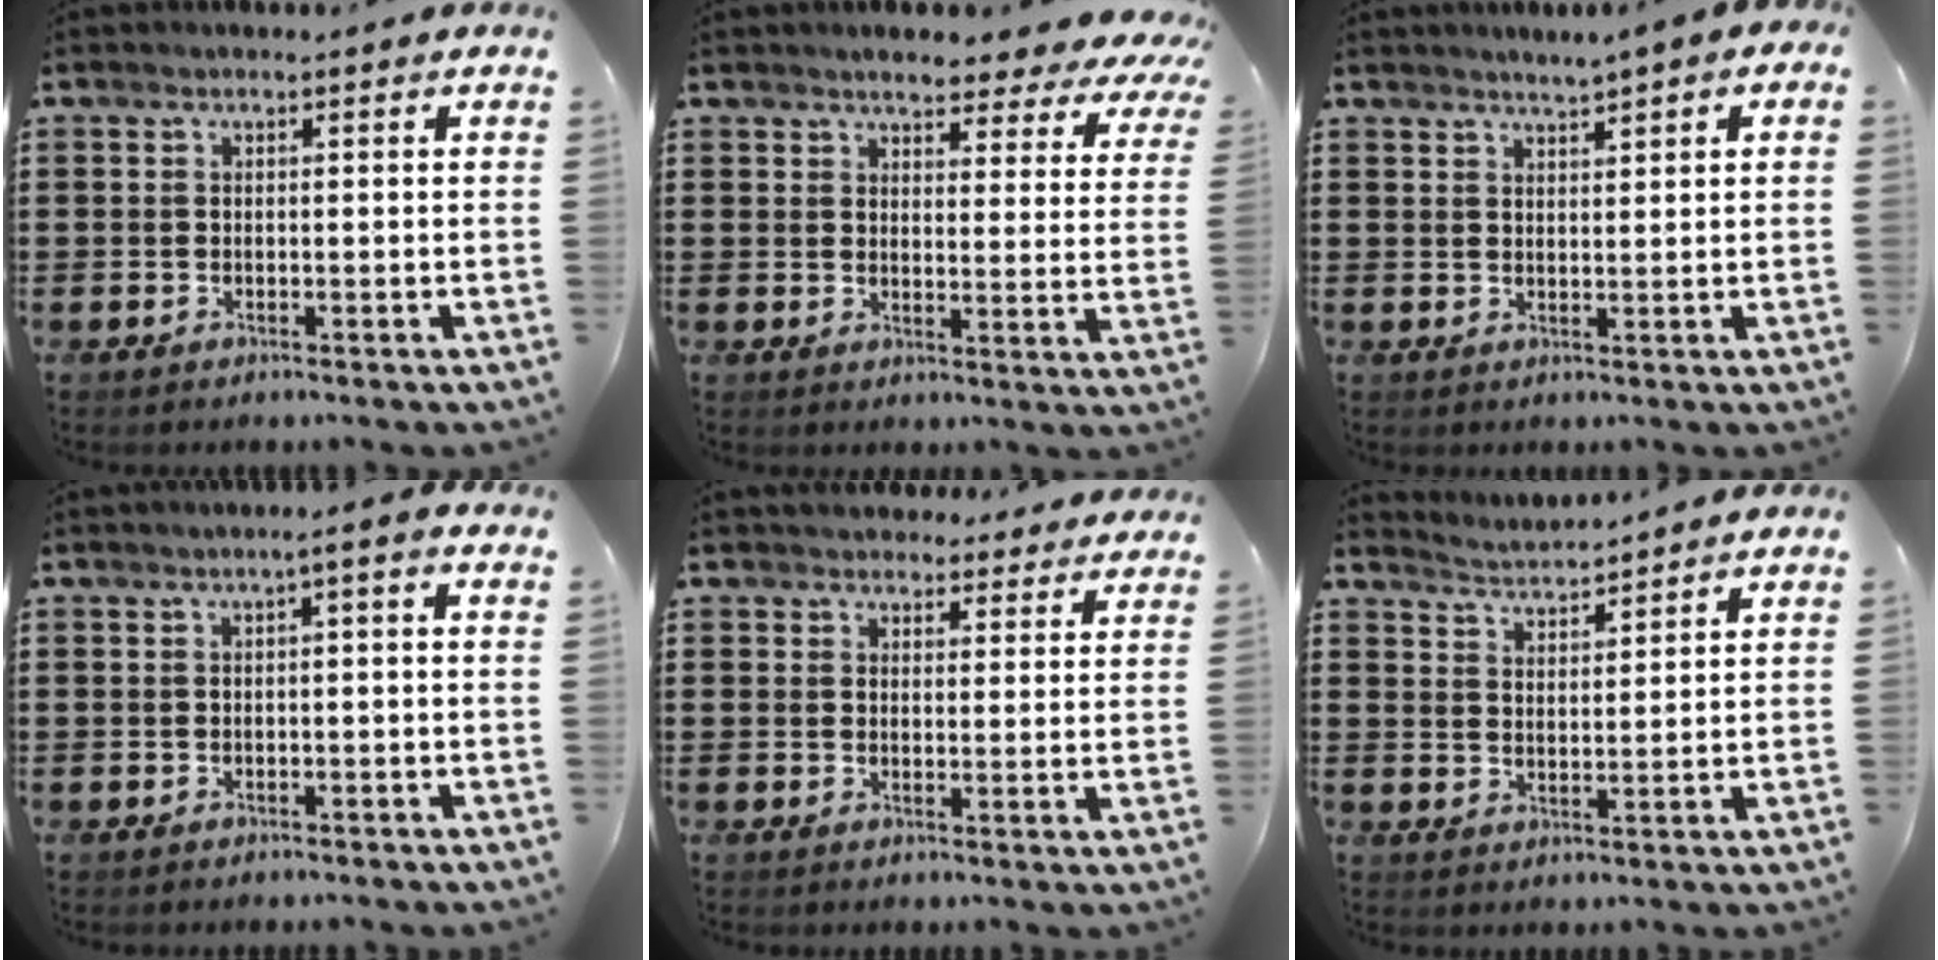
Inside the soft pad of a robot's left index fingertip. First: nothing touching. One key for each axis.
{"total": 4.5, "fx": 4.2, "fy": 0.6, "fz": 1.2, "tx": -0.035, "ty": -0.024, "tz": 0.072}
{"total": 1.6, "fx": 1.6, "fy": 0.0, "fz": 0.4, "tx": -0.012, "ty": 0.002, "tz": 0.030}
{"total": 1.5, "fx": -0.5, "fy": 0.1, "fz": 1.4, "tx": -0.023, "ty": 0.000, "tz": -0.012}
{"total": 3.2, "fx": 3.0, "fy": 1.1, "fz": 0.0, "tx": -0.002, "ty": -0.007, "tz": 0.055}
{"total": 2.9, "fx": 2.8, "fy": -0.4, "fz": -0.4, "tx": -0.003, "ty": -0.017, "tz": 0.051}